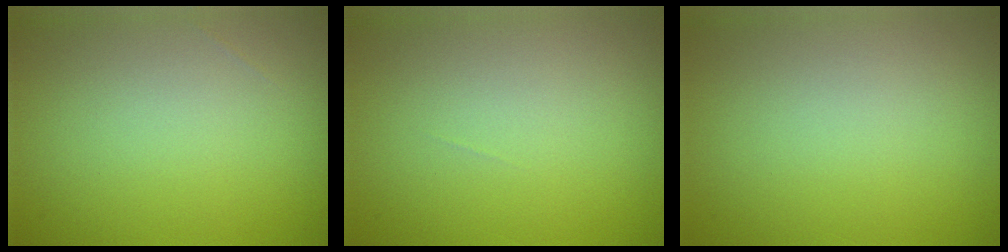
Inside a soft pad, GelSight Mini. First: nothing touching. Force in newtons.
{"total": 0.0}
{"total": 0.0}